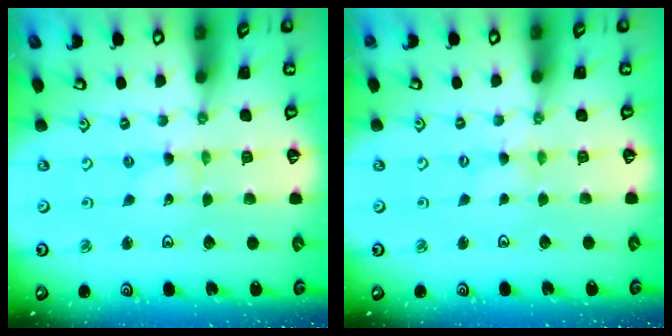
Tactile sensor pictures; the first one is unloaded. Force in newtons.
{"total": 0.0}